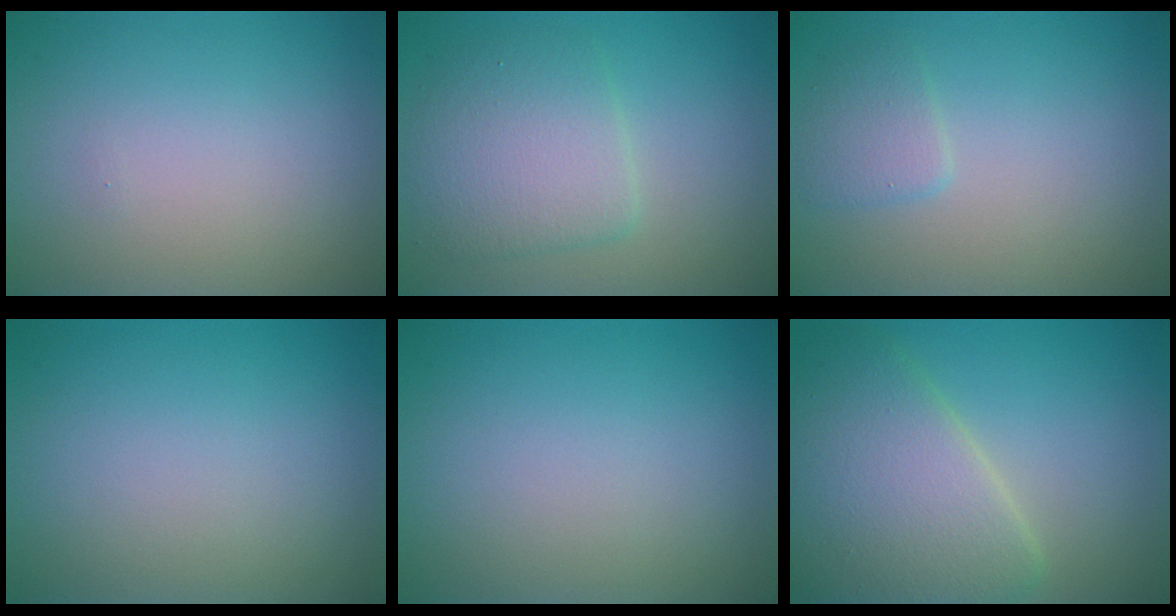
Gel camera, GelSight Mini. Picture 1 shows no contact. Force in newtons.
{"total": 4.7, "press": 4.7, "slide": 0.1}
{"total": 1.6, "press": 1.6, "slide": 0.0}
{"total": 0.0}
{"total": 0.0}
{"total": 7.6, "press": 7.6, "slide": 0.4}